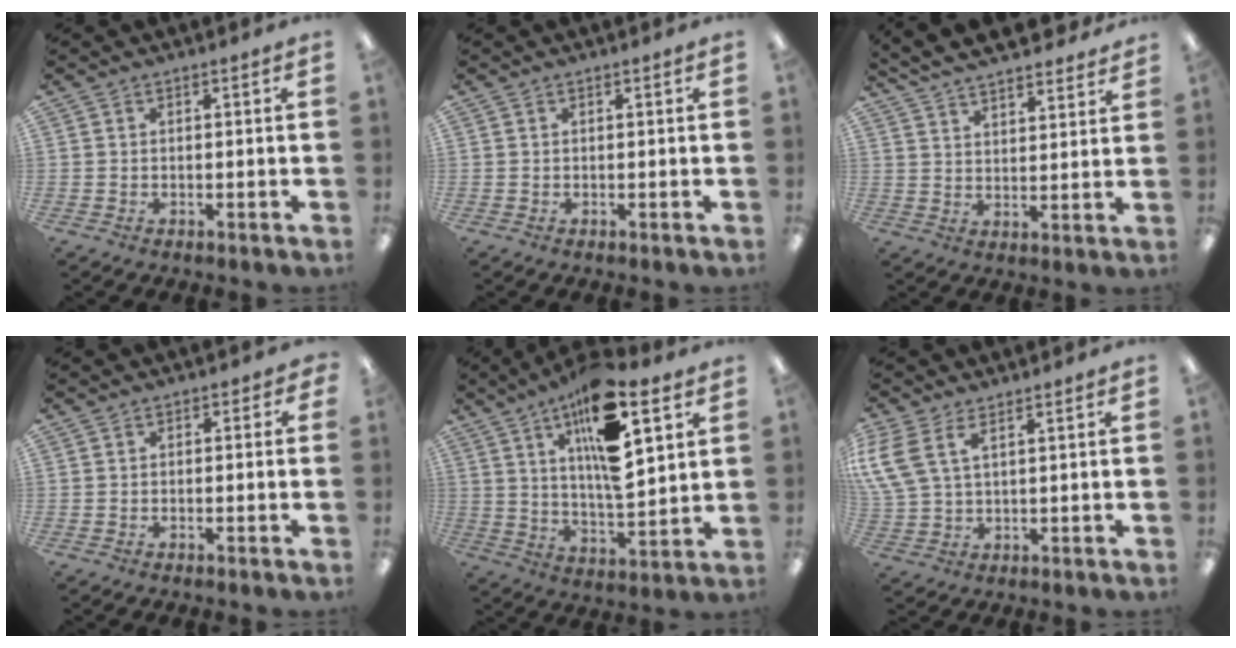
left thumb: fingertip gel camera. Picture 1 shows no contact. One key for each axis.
{"total": 0.0}
{"total": 6.6, "fx": 6.3, "fy": 1.1, "fz": 1.4, "tx": -0.041, "ty": -0.040, "tz": 0.114}
{"total": 1.3, "fx": -1.0, "fy": 0.7, "fz": 0.4, "tx": -0.007, "ty": 0.005, "tz": -0.020}
{"total": 18.4, "fx": 9.2, "fy": 6.3, "fz": 14.7, "tx": -0.242, "ty": -0.039, "tz": 0.149}
{"total": 7.0, "fx": 3.8, "fy": 3.3, "fz": 4.9, "tx": -0.116, "ty": -0.010, "tz": 0.070}